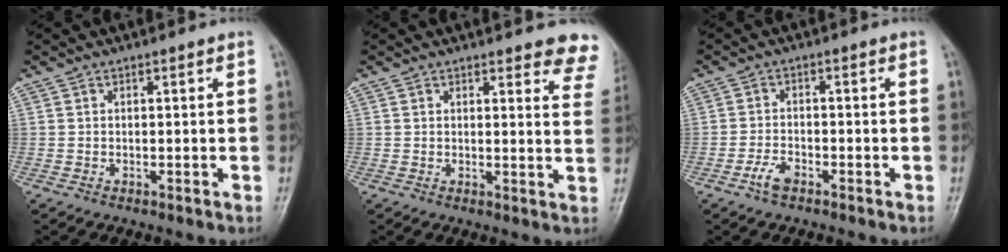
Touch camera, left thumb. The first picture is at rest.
{"total": 8.4, "force": [7.7, 2.3, 2.4], "torque": [0.020, -0.040, 0.055]}
{"total": 3.2, "force": [-2.1, 1.4, 1.9], "torque": [-0.040, 0.011, -0.042]}